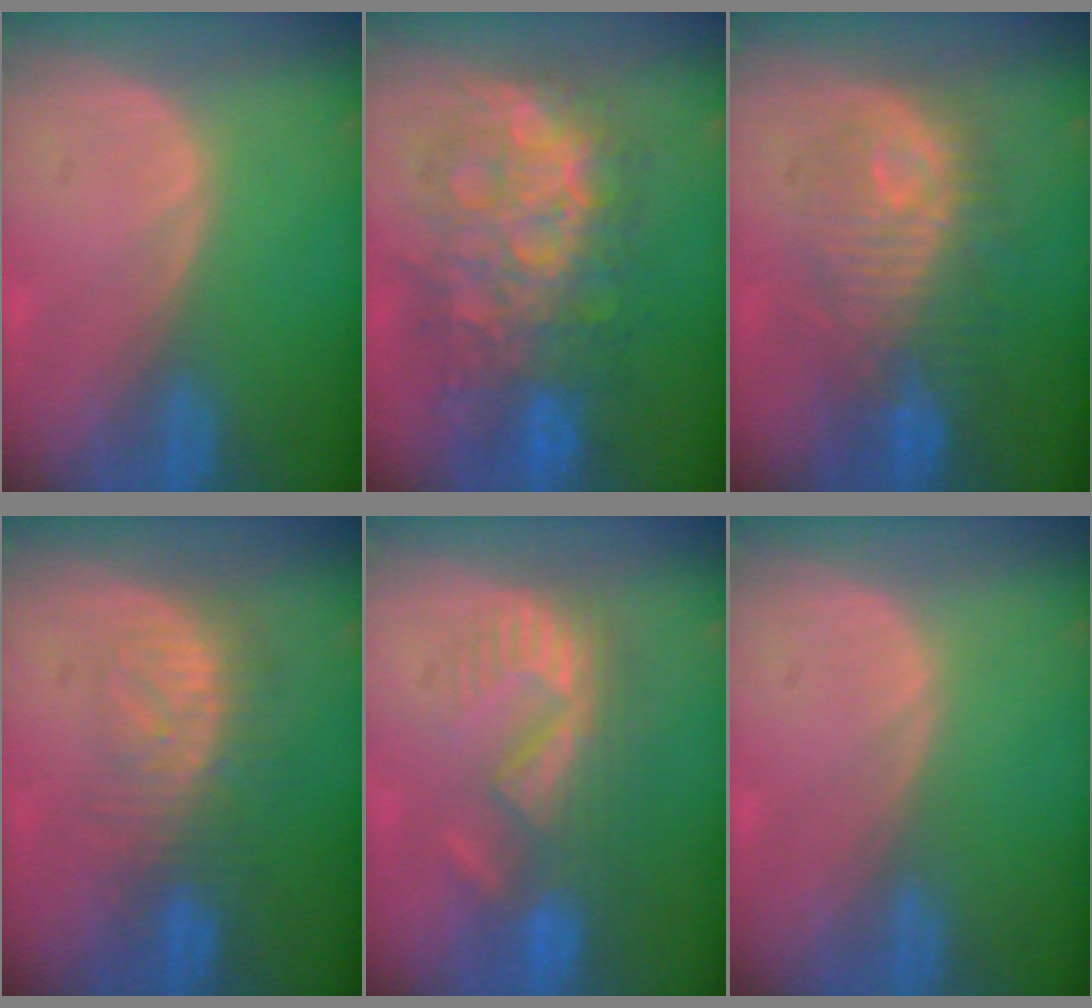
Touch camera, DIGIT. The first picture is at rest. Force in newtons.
{"total": 12.3, "press": 12.3, "slide": 1.3}
{"total": 9.7, "press": 9.7, "slide": 0.7}
{"total": 8.3, "press": 7.2, "slide": 4.1}
{"total": 8.7, "press": 8.1, "slide": 3.0}
{"total": 0.0}